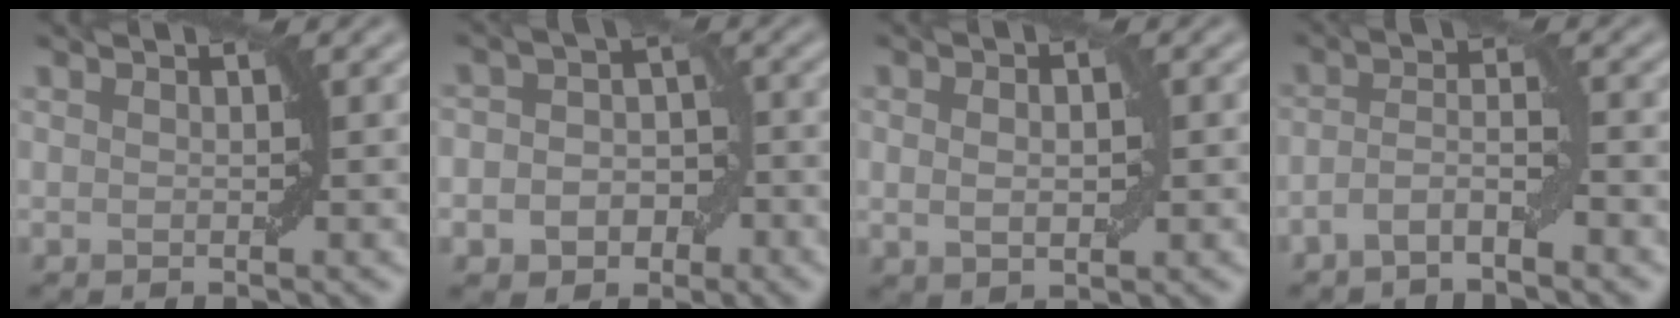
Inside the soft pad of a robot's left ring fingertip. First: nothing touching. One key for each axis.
{"total": 5.8, "fx": -2.1, "fy": 4.6, "fz": 2.8, "tx": -0.007, "ty": 0.000, "tz": -0.048}
{"total": 2.6, "fx": 0.1, "fy": 1.6, "fz": 2.1, "tx": -0.032, "ty": 0.002, "tz": 0.005}
{"total": 3.0, "fx": -1.9, "fy": 0.7, "fz": 2.2, "tx": -0.043, "ty": 0.010, "tz": -0.043}